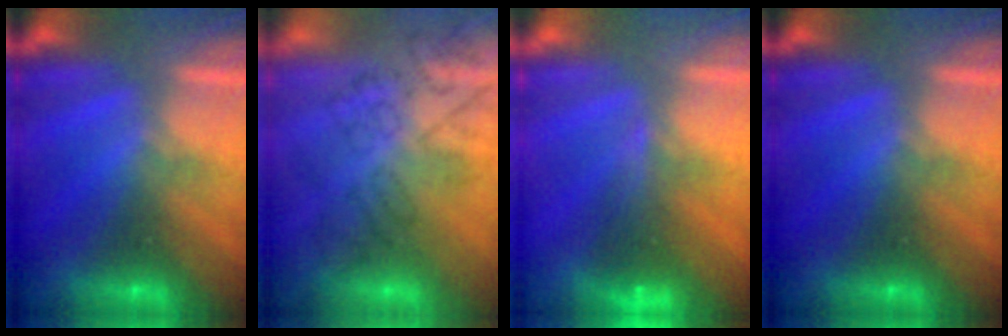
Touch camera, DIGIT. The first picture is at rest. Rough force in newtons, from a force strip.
{"total": 4.5}
{"total": 4.8}
{"total": 0.0}